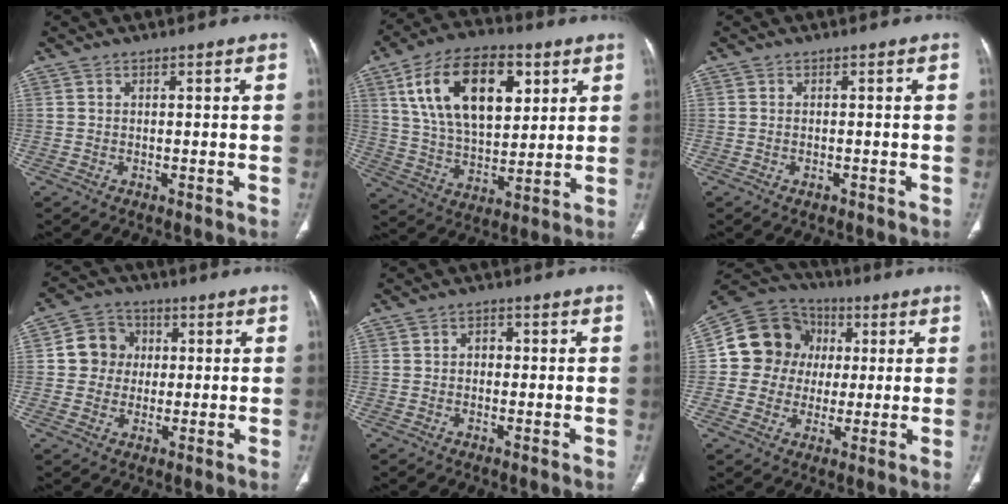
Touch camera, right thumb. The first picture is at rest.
{"total": 20.9, "force": [7.8, 11.5, 15.6], "torque": [-0.237, -0.017, 0.139]}
{"total": 0.7, "force": [-0.4, 0.4, 0.4], "torque": [-0.003, 0.007, -0.004]}
{"total": 7.8, "force": [0.8, 7.3, 2.7], "torque": [-0.011, 0.008, 0.003]}
{"total": 2.1, "force": [0.1, 1.7, 1.3], "torque": [-0.011, 0.009, -0.001]}
{"total": 12.1, "force": [1.4, 11.1, 4.7], "torque": [-0.054, 0.017, 0.014]}